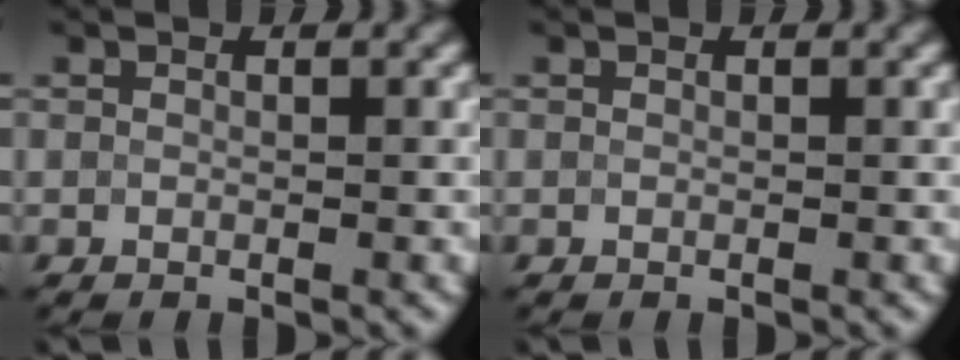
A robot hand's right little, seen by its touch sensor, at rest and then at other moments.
{"total": 0.0}